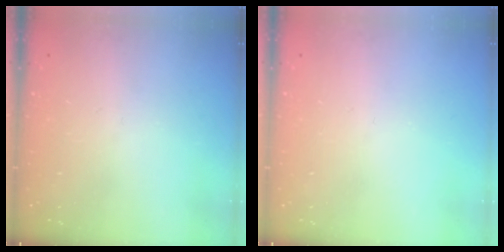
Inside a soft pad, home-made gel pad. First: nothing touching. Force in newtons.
{"total": 0.0}